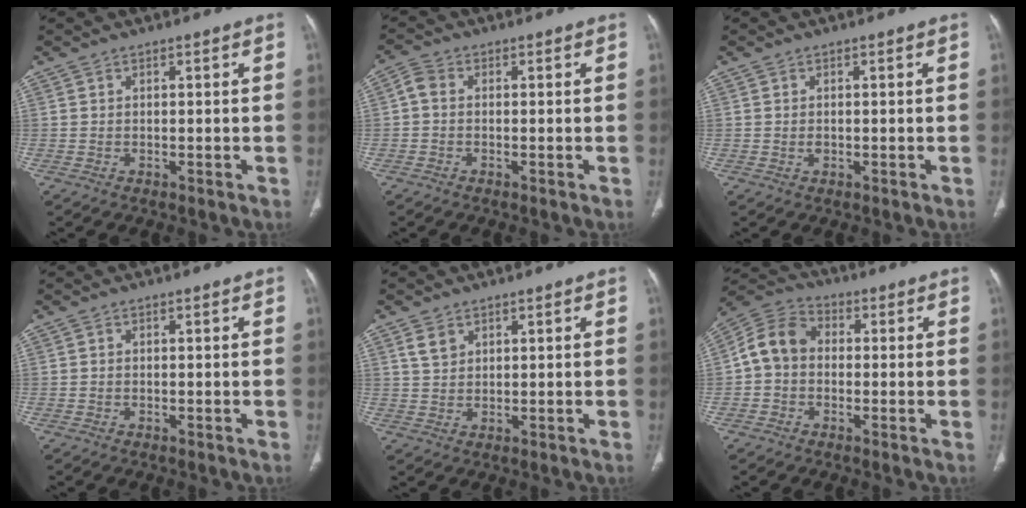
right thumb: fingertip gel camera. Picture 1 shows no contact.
{"total": 2.7, "force": [0.0, 2.0, 1.7], "torque": [-0.034, 0.006, -0.009]}
{"total": 0.8, "force": [-0.1, 0.6, 0.6], "torque": [-0.010, 0.000, -0.001]}
{"total": 0.0}
{"total": 3.1, "force": [1.8, 2.1, 1.4], "torque": [-0.023, -0.005, 0.041]}
{"total": 8.9, "force": [-0.3, 7.2, 5.3], "torque": [-0.088, 0.029, -0.022]}